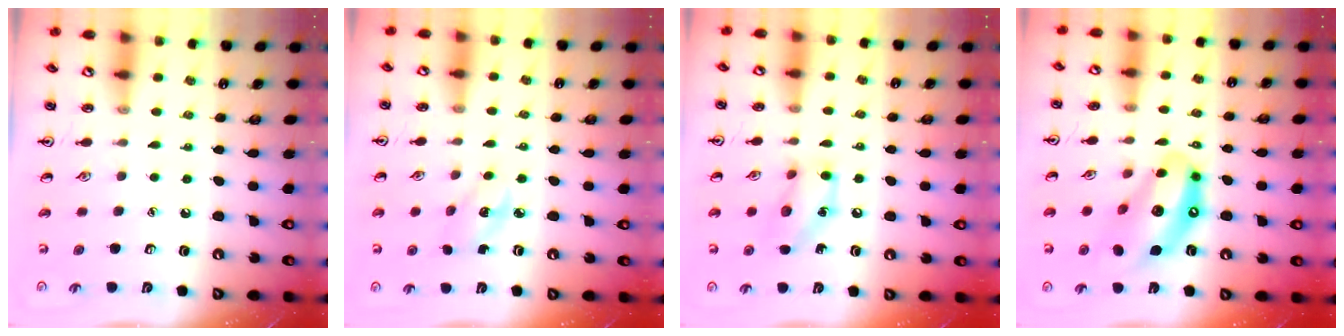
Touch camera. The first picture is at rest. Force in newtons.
{"total": 2.8, "press": 2.7, "slide": 0.9}
{"total": 10.8, "press": 10.7, "slide": 1.5}
{"total": 13.9, "press": 13.0, "slide": 4.8}